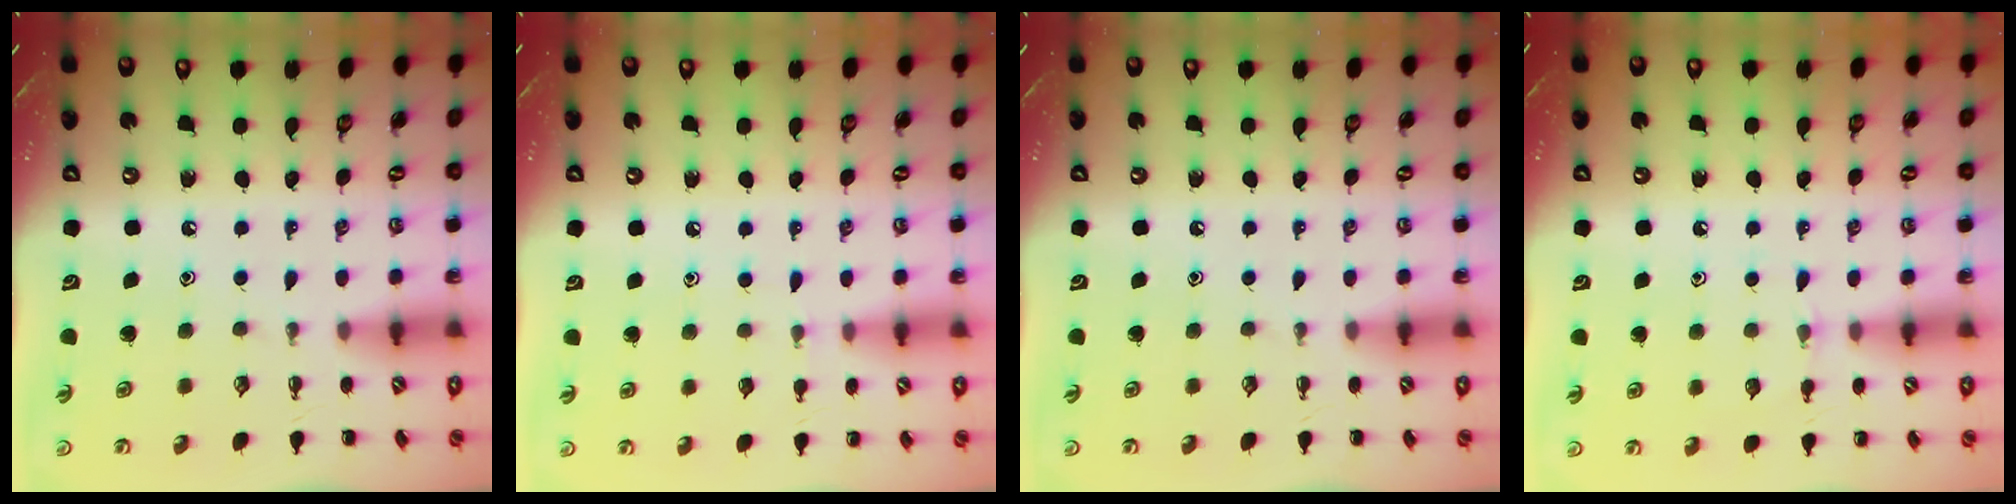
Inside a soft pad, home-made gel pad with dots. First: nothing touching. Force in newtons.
{"total": 3.6, "press": 3.4, "slide": 1.3}
{"total": 0.0}
{"total": 4.8, "press": 4.5, "slide": 1.5}